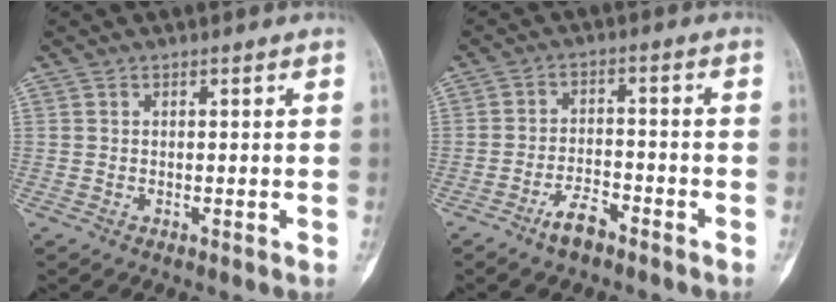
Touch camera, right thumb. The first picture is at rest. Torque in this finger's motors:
{"motor_torque": [0.86, 0.31, 0.14, -0.59, 0.15]}